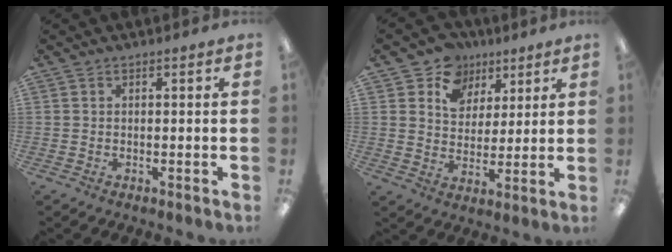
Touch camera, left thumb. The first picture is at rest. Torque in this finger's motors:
{"motor_torque": [0.00, 0.10, -0.22, 0.24, 0.00]}